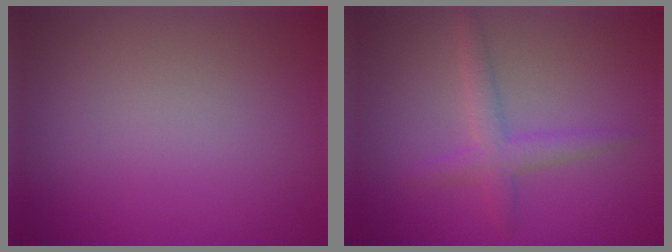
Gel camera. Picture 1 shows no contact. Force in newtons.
{"total": 2.4, "press": 2.4, "slide": 0.2}